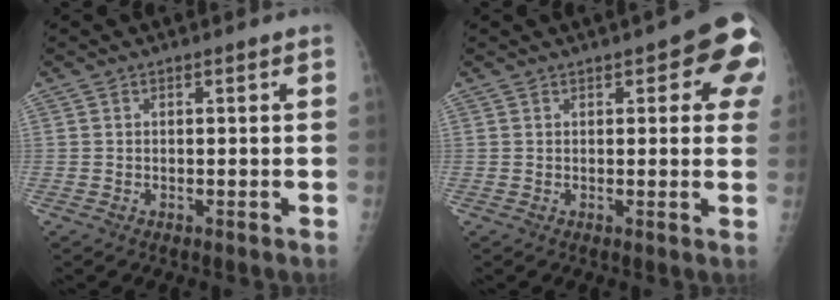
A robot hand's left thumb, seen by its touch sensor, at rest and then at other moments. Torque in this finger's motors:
{"motor_torque": [-0.24, 0.47, 0.07, -0.16, 0.02]}